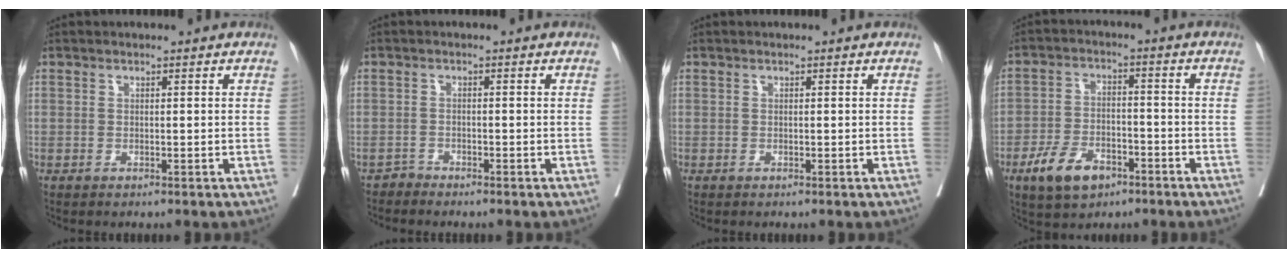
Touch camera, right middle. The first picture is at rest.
{"total": 1.1, "force": [-0.9, 0.0, -0.6], "torque": [0.017, -0.004, -0.018]}
{"total": 0.0}
{"total": 8.1, "force": [-4.8, 4.2, 5.0], "torque": [-0.101, 0.000, -0.081]}